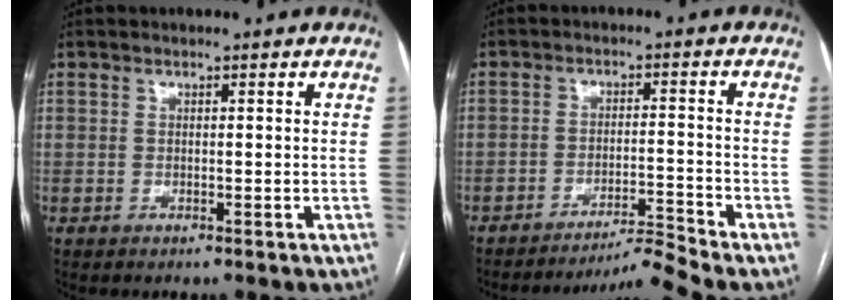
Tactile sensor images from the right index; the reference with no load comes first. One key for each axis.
{"total": 6.1, "fx": -5.2, "fy": -3.2, "fz": -0.2, "tx": 0.000, "ty": 0.002, "tz": -0.088}